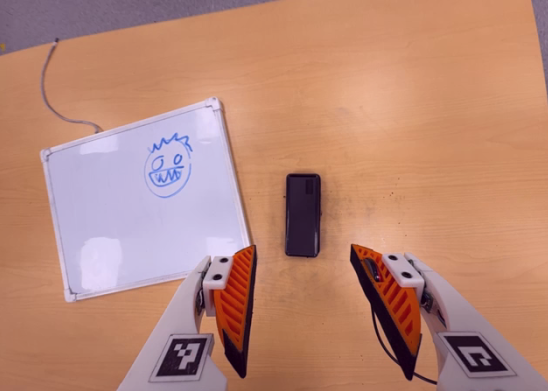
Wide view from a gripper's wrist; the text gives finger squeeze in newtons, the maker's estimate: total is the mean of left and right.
{"total": 0.0}